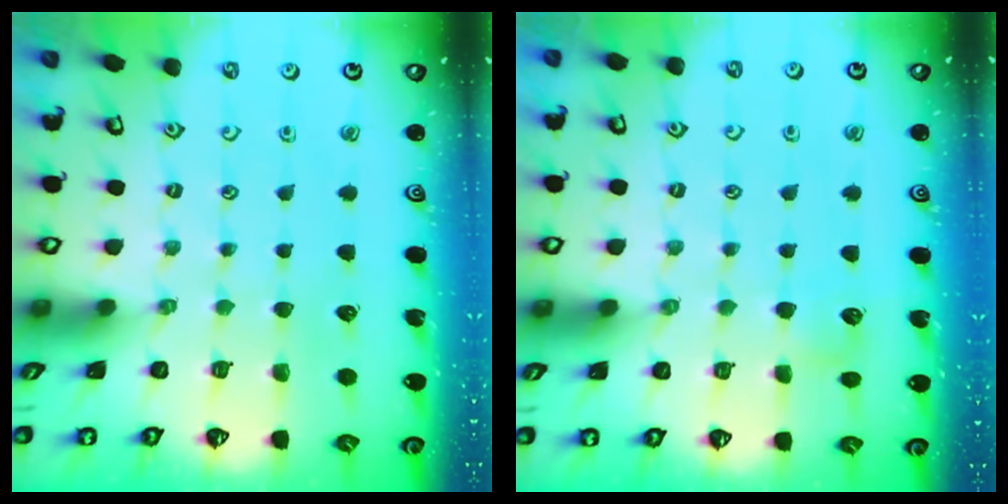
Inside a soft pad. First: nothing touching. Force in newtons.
{"total": 3.7, "press": 3.7, "slide": 0.4}